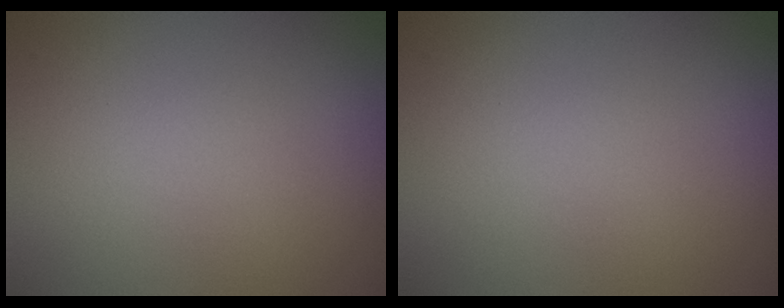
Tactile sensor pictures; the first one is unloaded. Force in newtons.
{"total": 0.0}